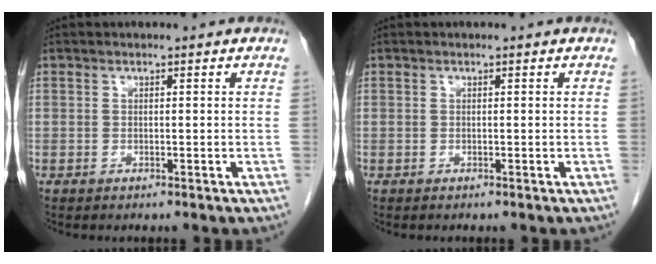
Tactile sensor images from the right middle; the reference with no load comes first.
{"total": 0.0}